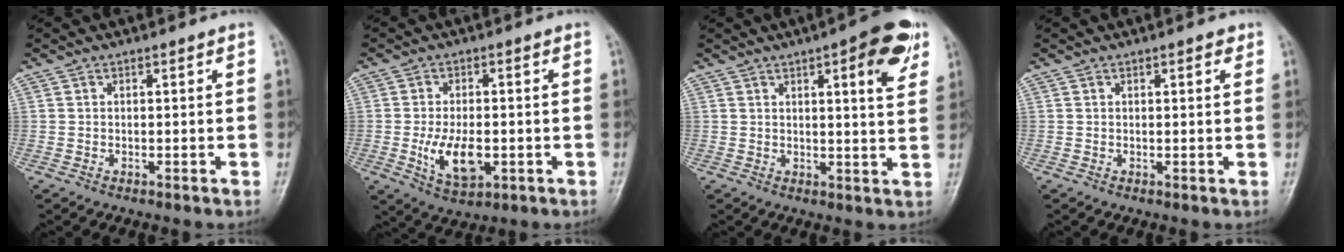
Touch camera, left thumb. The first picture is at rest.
{"total": 8.8, "force": [-1.9, 4.8, 7.1], "torque": [-0.120, -0.004, -0.025]}
{"total": 10.1, "force": [4.8, 2.8, 8.5], "torque": [-0.087, -0.015, 0.056]}
{"total": 1.6, "force": [0.8, 0.8, 1.1], "torque": [-0.006, -0.001, 0.010]}